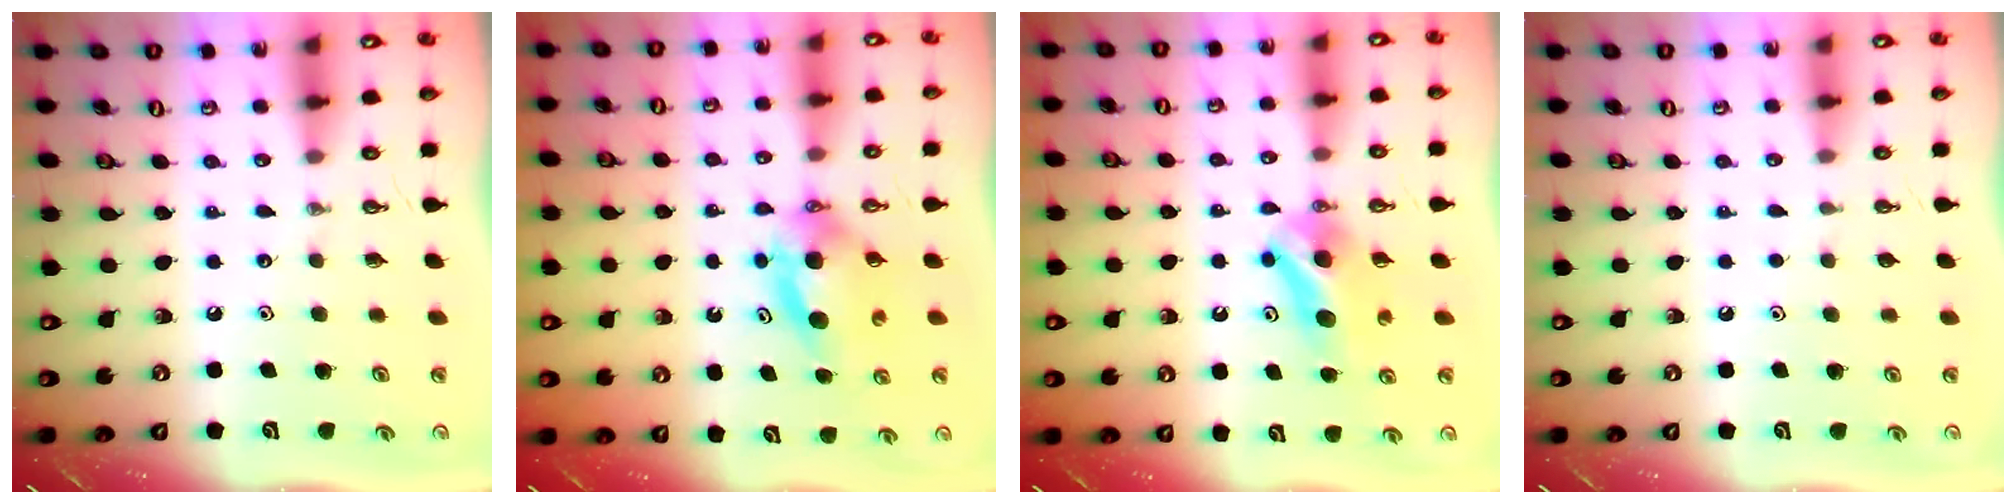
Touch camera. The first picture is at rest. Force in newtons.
{"total": 5.8, "press": 5.7, "slide": 0.8}
{"total": 7.8, "press": 5.0, "slide": 6.0}
{"total": 0.0}